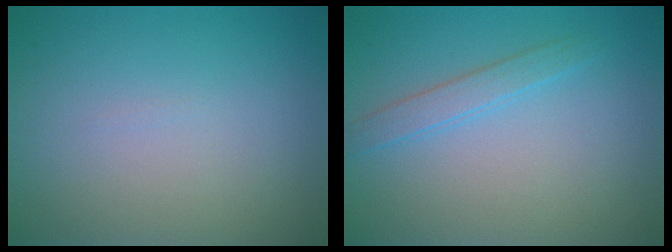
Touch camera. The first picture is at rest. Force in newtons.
{"total": 1.7, "press": 1.7, "slide": 0.1}